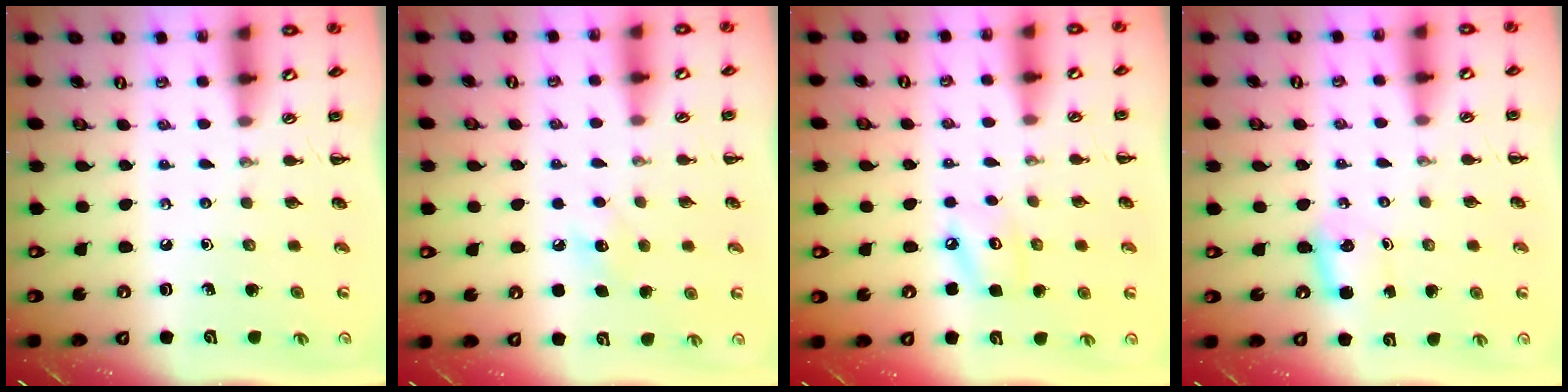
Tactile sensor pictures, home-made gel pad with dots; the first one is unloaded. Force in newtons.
{"total": 7.1, "press": 6.9, "slide": 1.9}
{"total": 5.1, "press": 5.0, "slide": 0.9}
{"total": 4.0, "press": 3.9, "slide": 1.0}